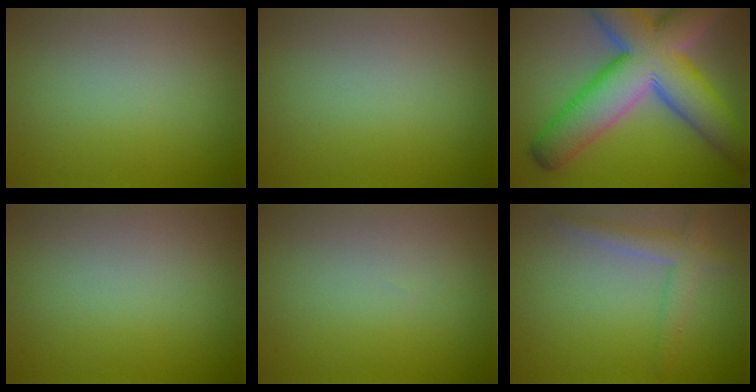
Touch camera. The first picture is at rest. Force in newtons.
{"total": 0.0}
{"total": 14.2, "press": 14.2, "slide": 0.6}
{"total": 0.0}
{"total": 0.0}
{"total": 2.8, "press": 2.8, "slide": 0.1}